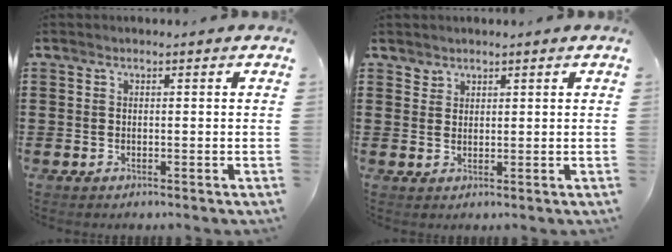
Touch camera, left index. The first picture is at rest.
{"total": 1.6, "force": [1.5, 0.7, 0.0], "torque": [-0.003, 0.001, 0.030]}